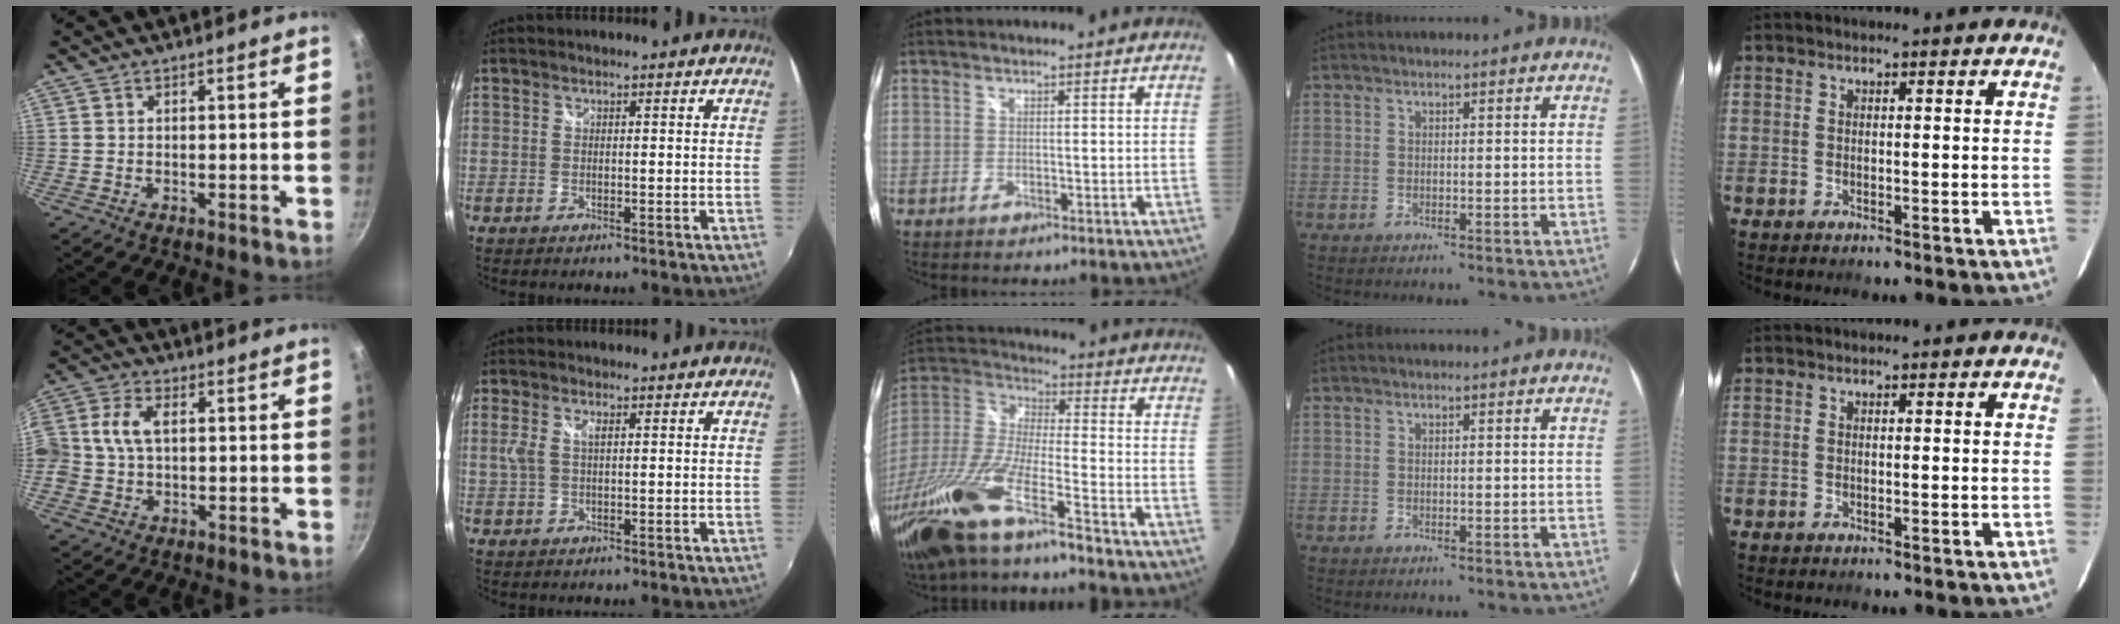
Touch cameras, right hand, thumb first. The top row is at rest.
{"thumb": {"total": 8.3, "force": [0.7, 5.7, 6.0], "torque": [-0.116, 0.021, 0.003]}, "index": {"total": 2.7, "force": [0.5, 1.2, 2.4], "torque": [-0.050, 0.001, 0.009]}, "middle": {"total": 20.2, "force": [-13.8, 2.4, 14.6], "torque": [-0.309, -0.042, -0.268]}}